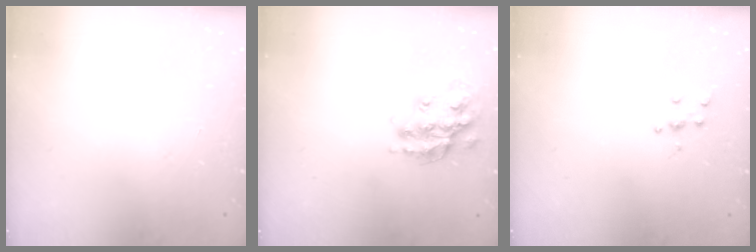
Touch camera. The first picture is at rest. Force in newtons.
{"total": 16.3, "press": 16.3, "slide": 0.8}
{"total": 4.8, "press": 4.8, "slide": 0.6}